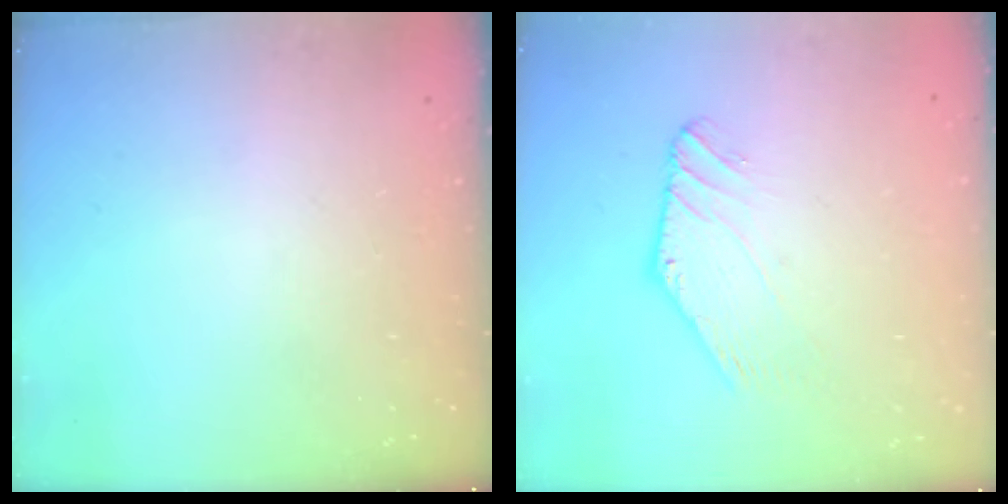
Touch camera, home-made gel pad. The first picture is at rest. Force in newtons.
{"total": 0.9, "press": 0.9, "slide": 0.1}